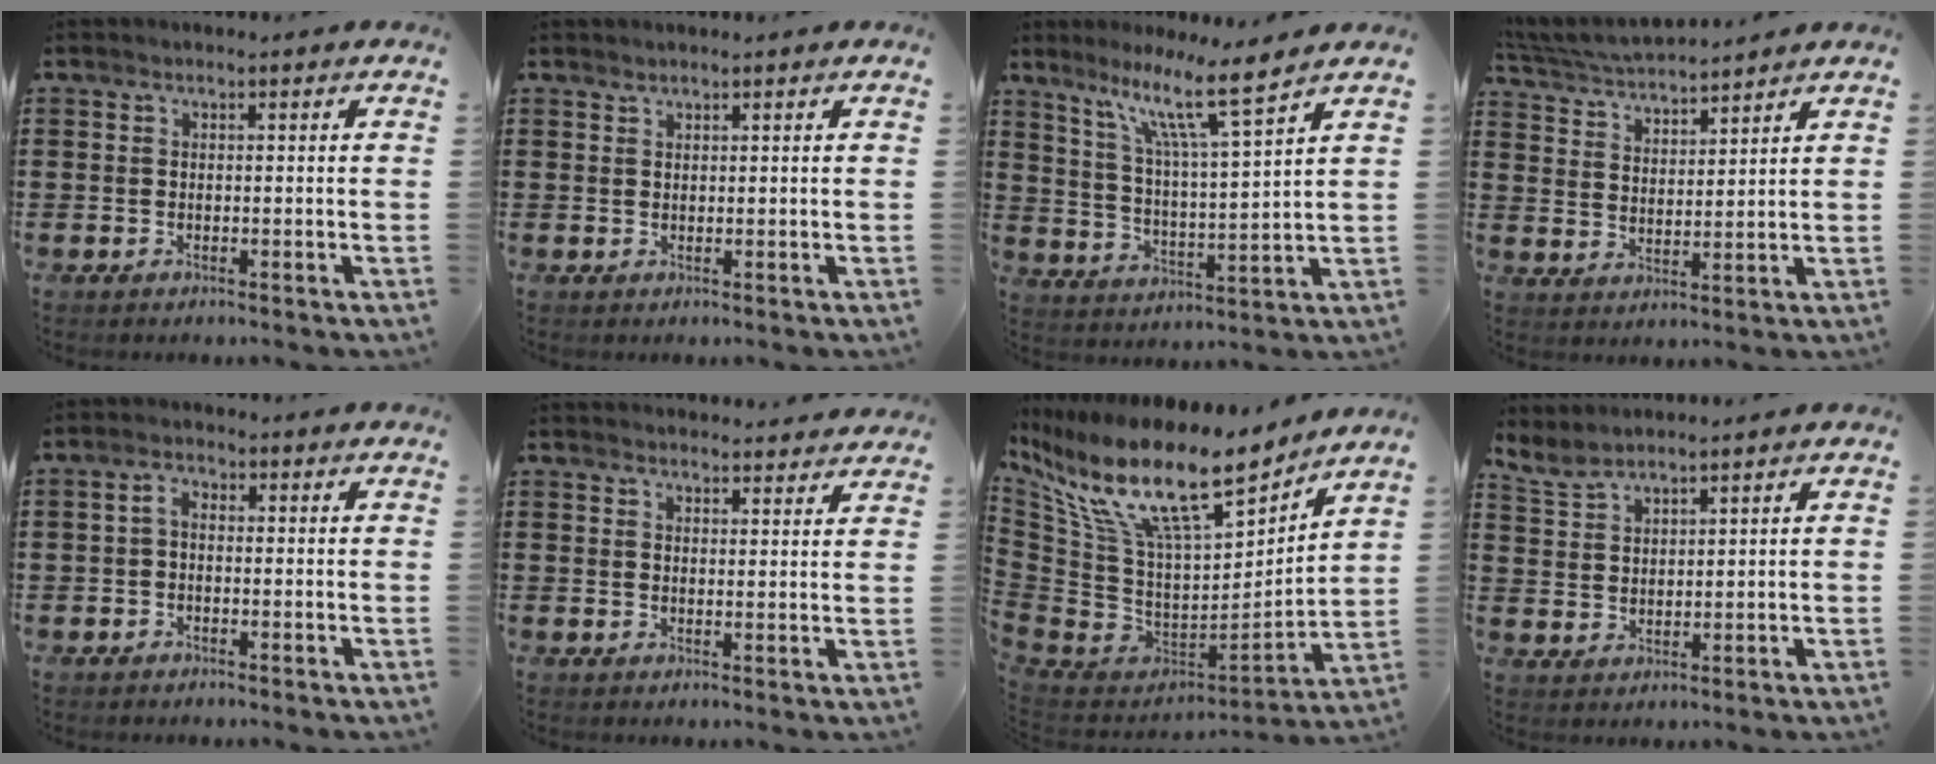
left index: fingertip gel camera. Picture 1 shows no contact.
{"total": 0.9, "force": [0.9, 0.1, 0.0], "torque": [-0.002, -0.001, 0.019]}
{"total": 9.9, "force": [7.3, 0.2, 6.7], "torque": [-0.144, -0.038, 0.122]}
{"total": 4.7, "force": [4.6, -0.1, 0.9], "torque": [-0.038, -0.023, 0.081]}
{"total": 1.9, "force": [-0.3, 1.1, 1.5], "torque": [-0.032, 0.005, -0.009]}
{"total": 3.0, "force": [3.0, 0.0, 0.0], "torque": [0.001, -0.016, 0.054]}
{"total": 16.8, "force": [10.1, 5.1, 12.5], "torque": [-0.267, -0.060, 0.168]}
{"total": 3.8, "force": [3.6, 0.8, 1.0], "torque": [-0.032, -0.012, 0.066]}